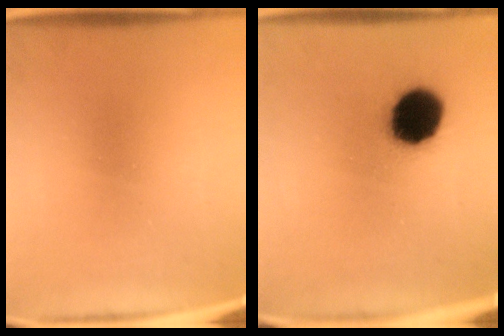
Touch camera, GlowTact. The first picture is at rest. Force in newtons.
{"total": 13.9}